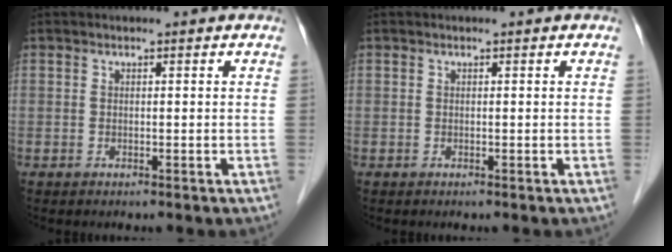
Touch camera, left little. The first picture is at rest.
{"total": 0.0}